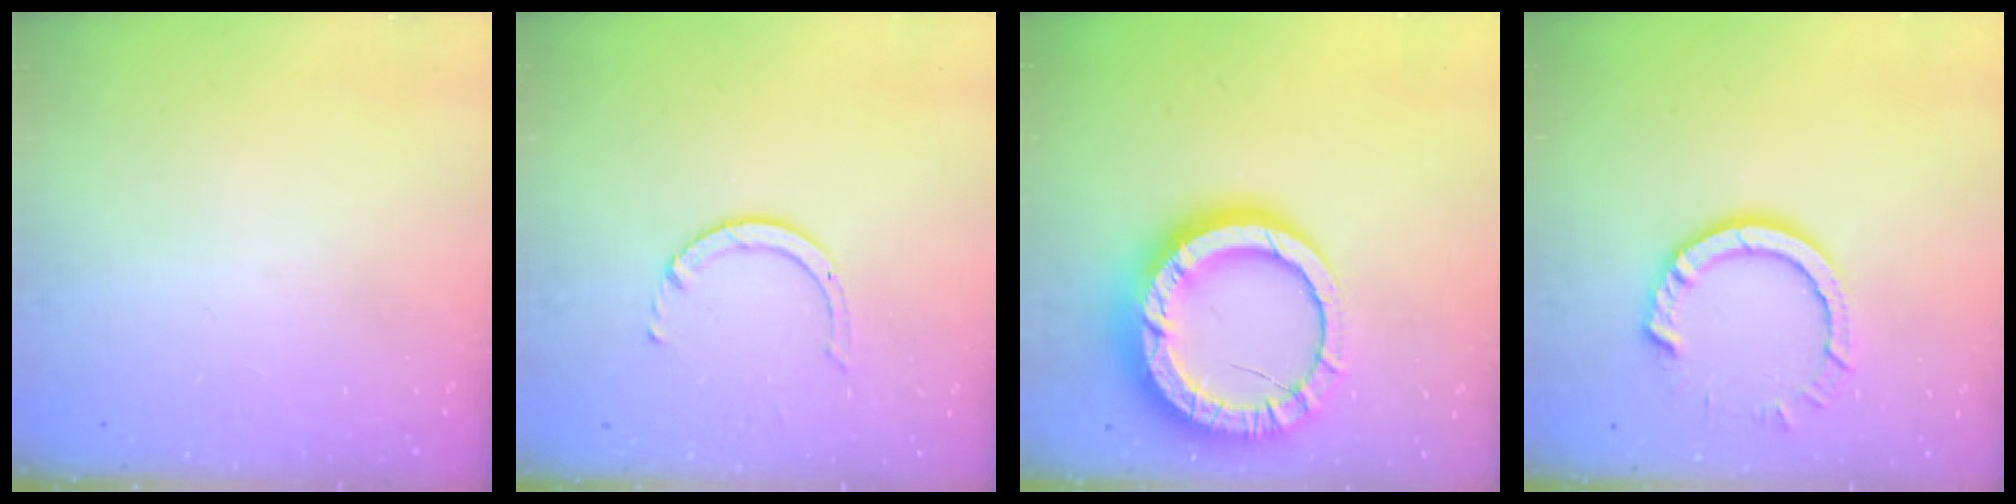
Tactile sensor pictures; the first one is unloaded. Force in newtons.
{"total": 3.6, "press": 3.6, "slide": 0.5}
{"total": 19.9, "press": 19.8, "slide": 2.0}
{"total": 9.4, "press": 9.3, "slide": 0.9}